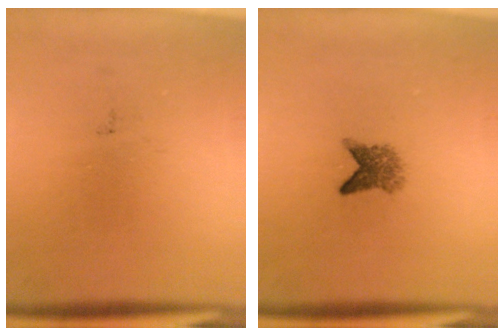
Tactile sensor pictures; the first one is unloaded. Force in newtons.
{"total": 2.7}